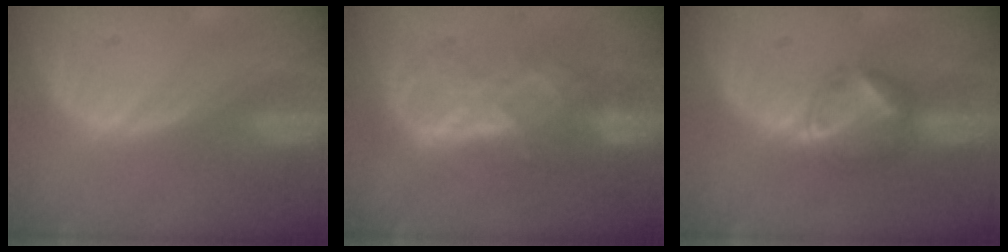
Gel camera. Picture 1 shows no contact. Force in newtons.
{"total": 6.6, "press": 6.6, "slide": 0.3}
{"total": 6.2, "press": 5.5, "slide": 2.8}